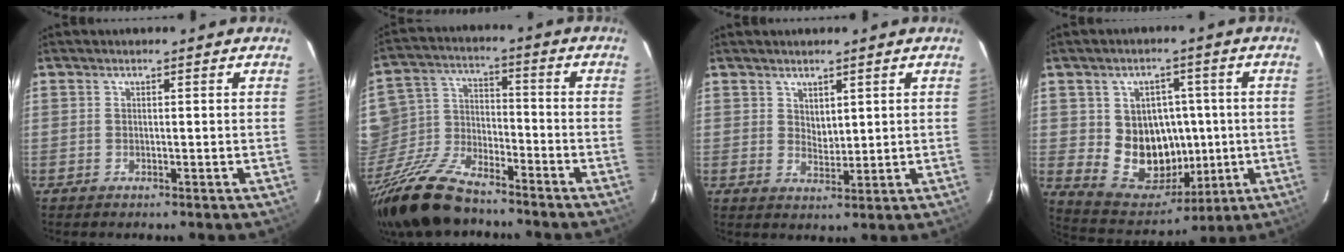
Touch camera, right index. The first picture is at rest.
{"total": 13.1, "force": [-10.7, 5.8, 4.9], "torque": [-0.127, 0.012, -0.200]}
{"total": 2.7, "force": [1.8, 1.7, 1.2], "torque": [-0.015, -0.002, 0.034]}
{"total": 13.3, "force": [-0.2, 11.8, 6.2], "torque": [-0.126, 0.010, 0.022]}